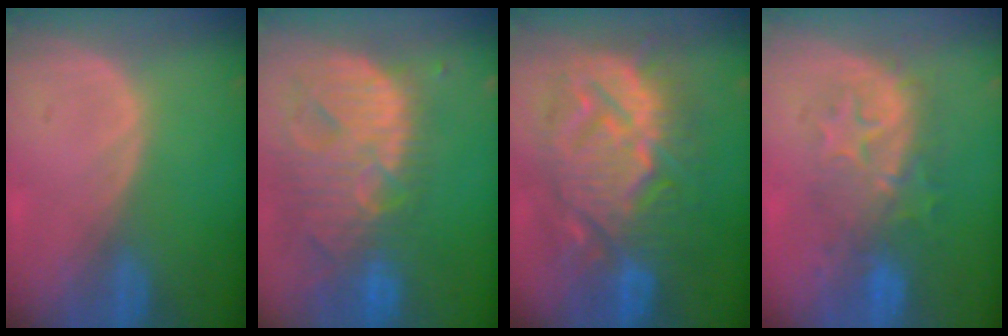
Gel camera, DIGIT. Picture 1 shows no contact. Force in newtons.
{"total": 13.8, "press": 11.7, "slide": 7.4}
{"total": 13.9, "press": 13.8, "slide": 1.3}
{"total": 8.1, "press": 8.1, "slide": 0.8}